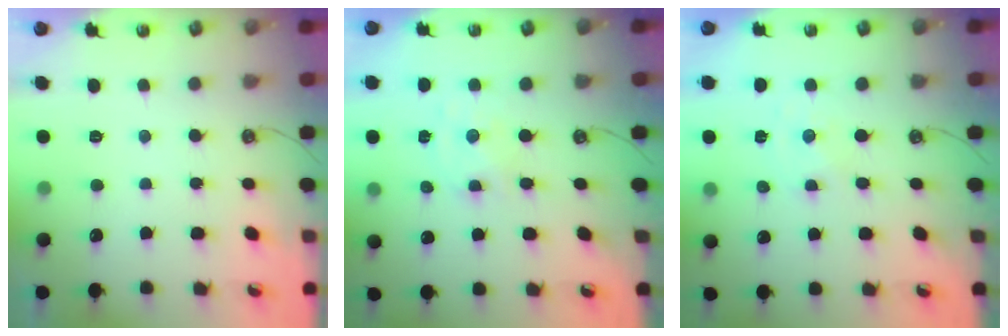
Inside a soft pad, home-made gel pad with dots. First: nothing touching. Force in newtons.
{"total": 0.9, "press": 0.8, "slide": 0.1}
{"total": 0.0}